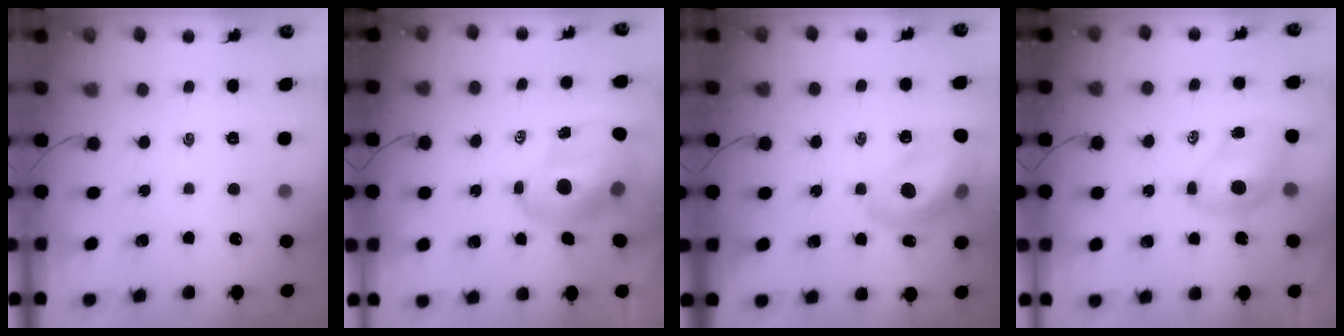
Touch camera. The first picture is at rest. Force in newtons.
{"total": 8.9, "press": 8.5, "slide": 2.6}
{"total": 16.3, "press": 16.1, "slide": 2.3}
{"total": 7.0, "press": 6.9, "slide": 1.2}